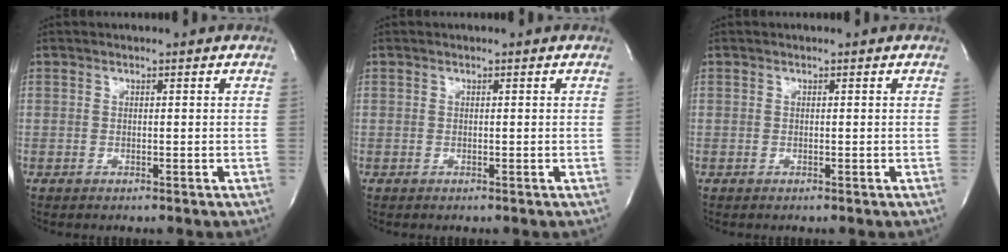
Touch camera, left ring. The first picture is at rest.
{"total": 0.0}
{"total": 0.0}